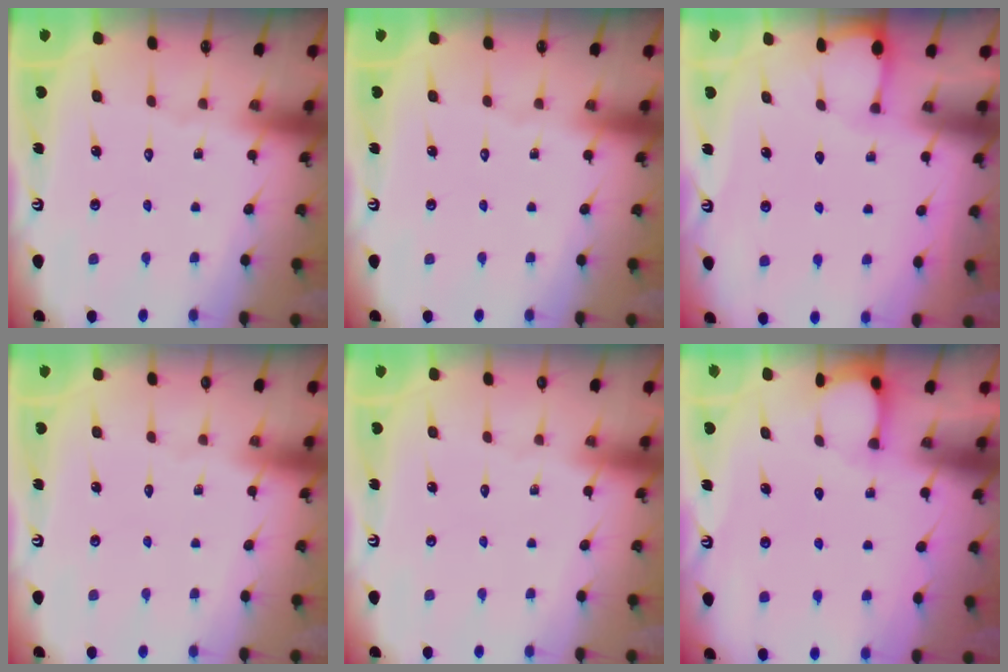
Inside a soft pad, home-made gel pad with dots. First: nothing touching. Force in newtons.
{"total": 0.0}
{"total": 2.0, "press": 2.0, "slide": 0.2}
{"total": 0.0}
{"total": 0.0}
{"total": 2.3, "press": 2.2, "slide": 0.4}